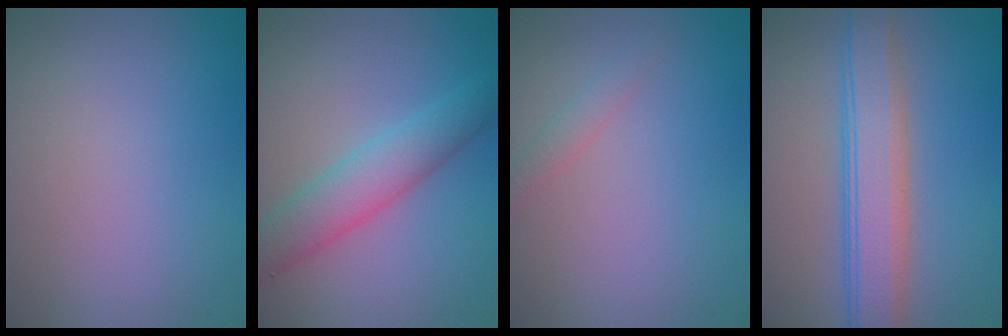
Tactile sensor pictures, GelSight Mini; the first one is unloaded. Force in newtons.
{"total": 4.8, "press": 4.8, "slide": 0.1}
{"total": 1.2, "press": 1.2, "slide": 0.1}
{"total": 5.6, "press": 5.6, "slide": 0.1}